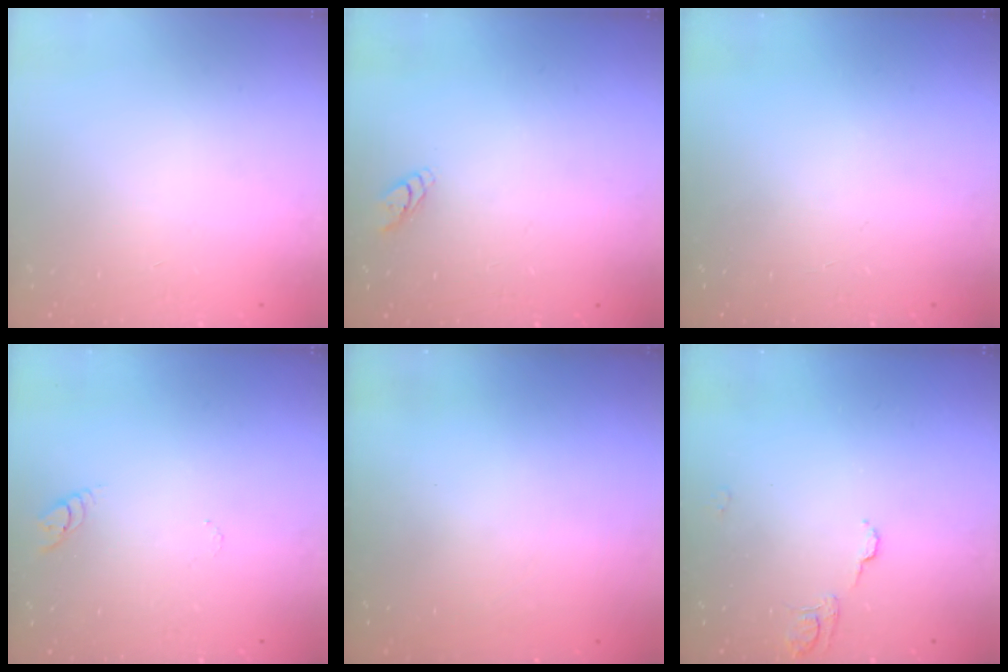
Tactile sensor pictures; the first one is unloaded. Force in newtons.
{"total": 2.8, "press": 2.8, "slide": 0.3}
{"total": 2.4, "press": 2.4, "slide": 0.2}
{"total": 2.8, "press": 2.8, "slide": 0.2}
{"total": 0.7, "press": 0.4, "slide": 0.5}
{"total": 6.2, "press": 6.2, "slide": 0.4}